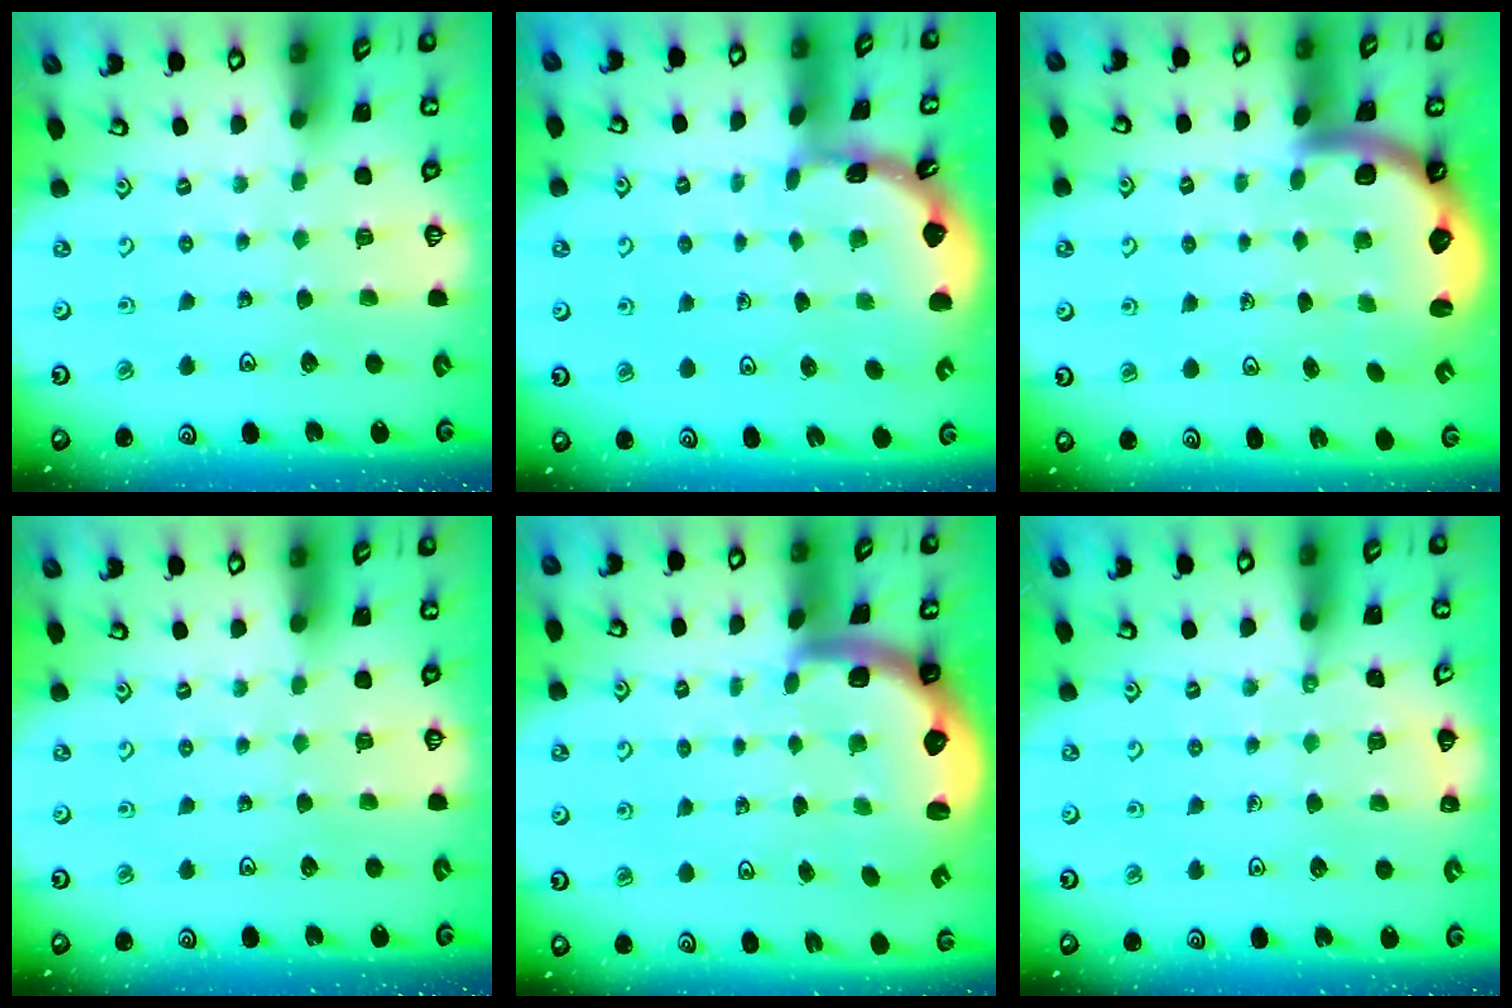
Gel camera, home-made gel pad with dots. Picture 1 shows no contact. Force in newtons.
{"total": 1.8, "press": 1.8, "slide": 0.2}
{"total": 3.1, "press": 3.1, "slide": 0.5}
{"total": 0.0}
{"total": 2.8, "press": 2.4, "slide": 1.4}
{"total": 6.9, "press": 6.5, "slide": 2.1}